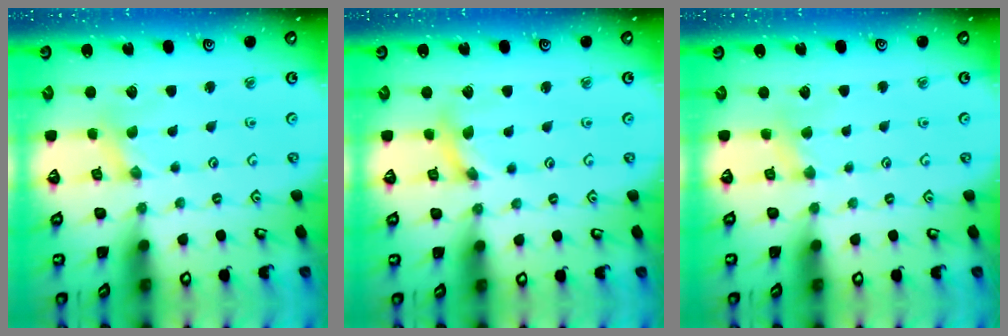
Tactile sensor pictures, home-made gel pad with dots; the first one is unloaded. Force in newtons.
{"total": 2.7, "press": 2.7, "slide": 0.2}
{"total": 2.8, "press": 2.7, "slide": 0.6}